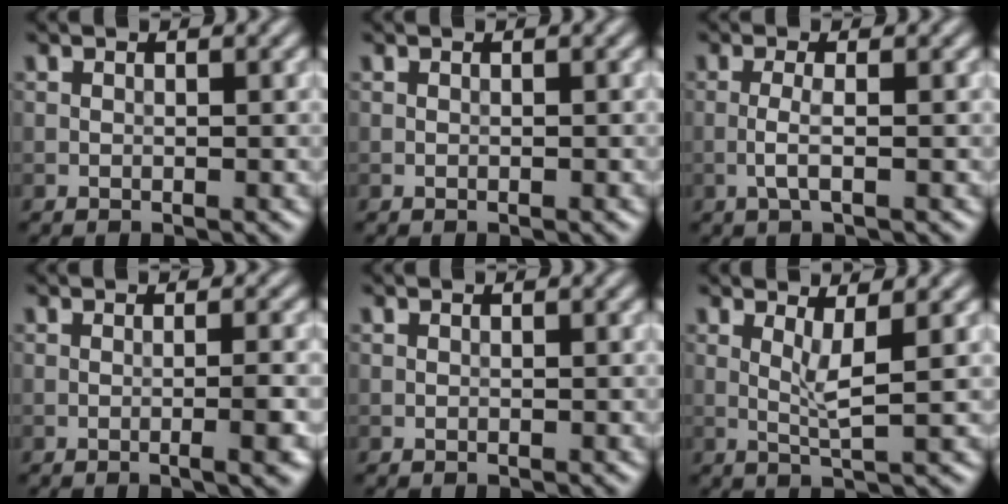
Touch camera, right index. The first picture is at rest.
{"total": 0.0}
{"total": 1.7, "force": [-0.4, 0.2, 1.6], "torque": [-0.035, 0.002, -0.013]}
{"total": 3.5, "force": [-0.7, 0.9, 3.3], "torque": [-0.035, 0.003, -0.012]}
{"total": 0.0}
{"total": 2.6, "force": [0.6, 0.3, 2.5], "torque": [-0.052, -0.006, 0.014]}